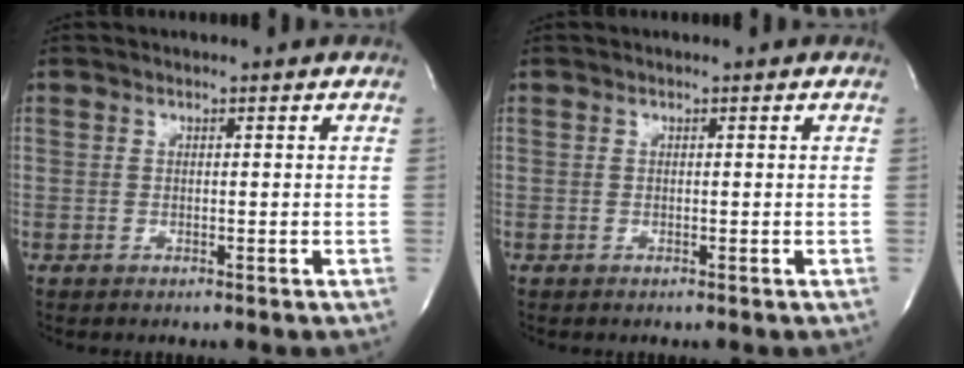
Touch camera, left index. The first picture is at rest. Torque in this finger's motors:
{"motor_torque": [0.00, 0.00, 0.00, -0.01]}